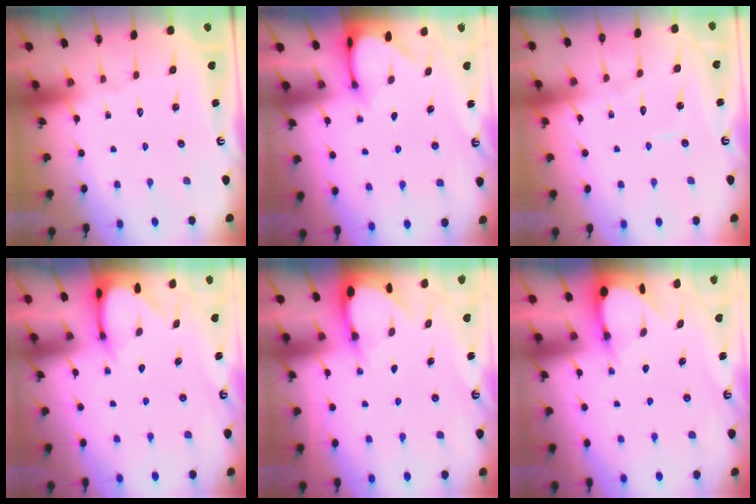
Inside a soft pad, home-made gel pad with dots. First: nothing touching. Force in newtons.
{"total": 3.2, "press": 3.2, "slide": 0.3}
{"total": 3.9, "press": 3.8, "slide": 0.5}
{"total": 3.7, "press": 3.7, "slide": 0.2}
{"total": 3.2, "press": 3.2, "slide": 0.3}
{"total": 3.5, "press": 3.5, "slide": 0.3}